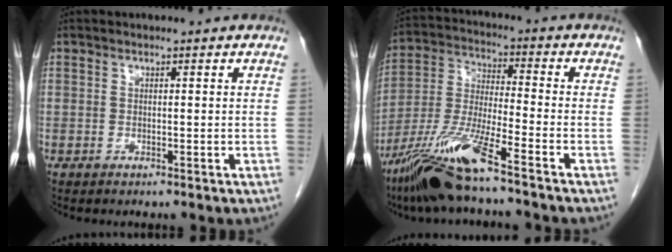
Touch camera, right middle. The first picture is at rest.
{"total": 13.1, "force": [-9.1, 0.0, 9.4], "torque": [-0.199, -0.025, -0.173]}